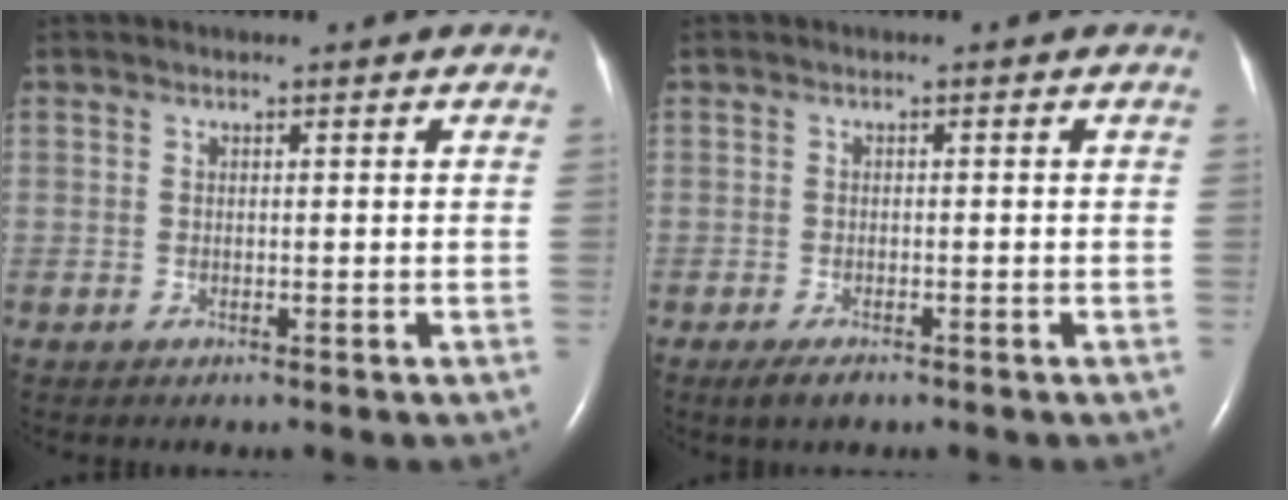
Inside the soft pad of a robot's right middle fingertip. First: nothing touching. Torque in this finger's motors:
{"motor_torque": [0.41, -0.34, 0.12, 0.02]}